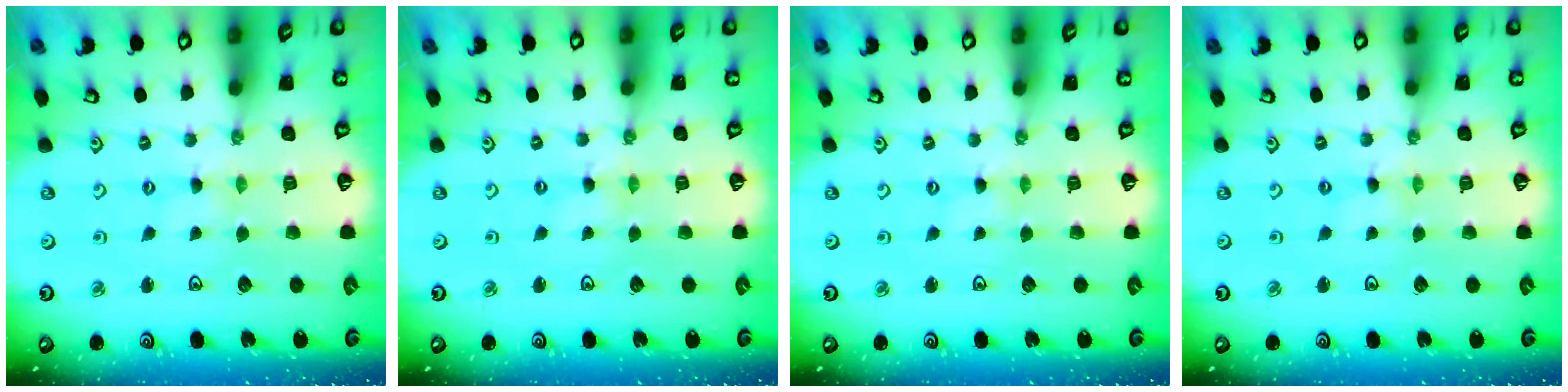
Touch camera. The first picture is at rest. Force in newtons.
{"total": 0.0}
{"total": 0.0}
{"total": 0.0}